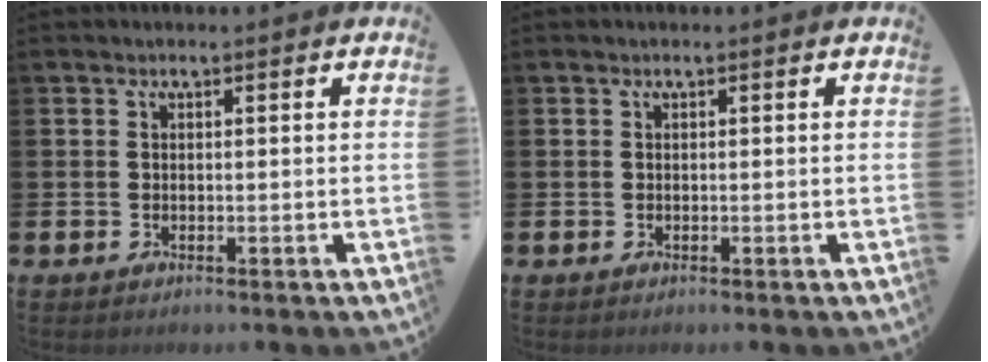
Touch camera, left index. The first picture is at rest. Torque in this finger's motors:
{"motor_torque": [0.00, 0.00, 0.00, 0.01]}